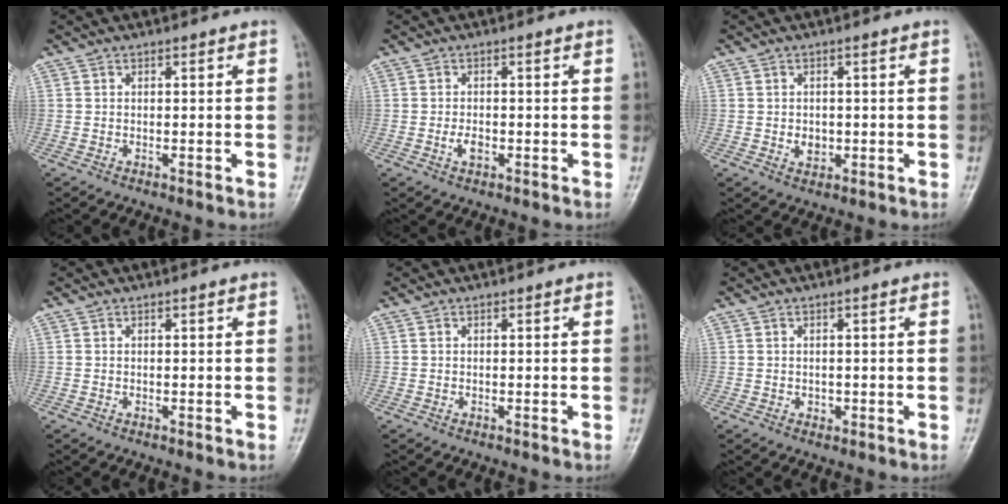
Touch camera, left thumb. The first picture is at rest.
{"total": 2.2, "force": [-0.7, 1.3, 1.7], "torque": [-0.028, 0.001, -0.013]}
{"total": 2.5, "force": [-0.3, 2.0, 1.5], "torque": [-0.014, 0.000, -0.001]}
{"total": 0.0}
{"total": 0.0}
{"total": 1.0, "force": [0.0, 0.8, 0.6], "torque": [-0.002, 0.001, 0.001]}